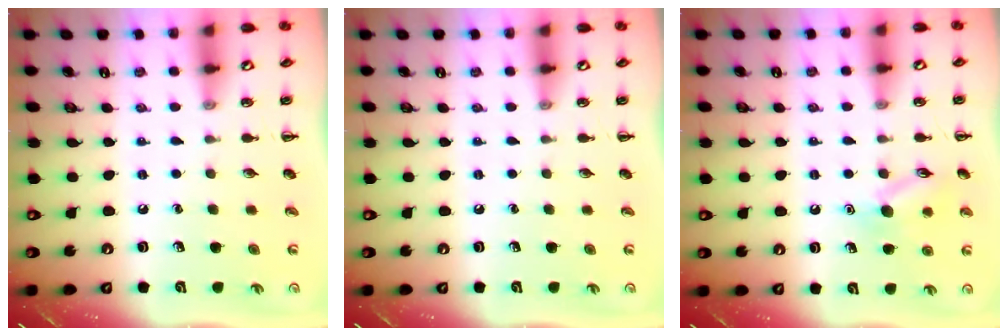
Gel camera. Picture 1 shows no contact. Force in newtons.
{"total": 0.0}
{"total": 10.2, "press": 10.2, "slide": 0.6}